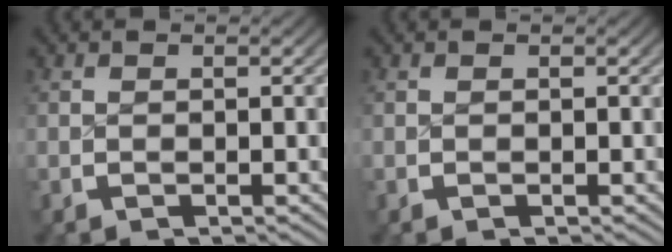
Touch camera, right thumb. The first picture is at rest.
{"total": 0.0}